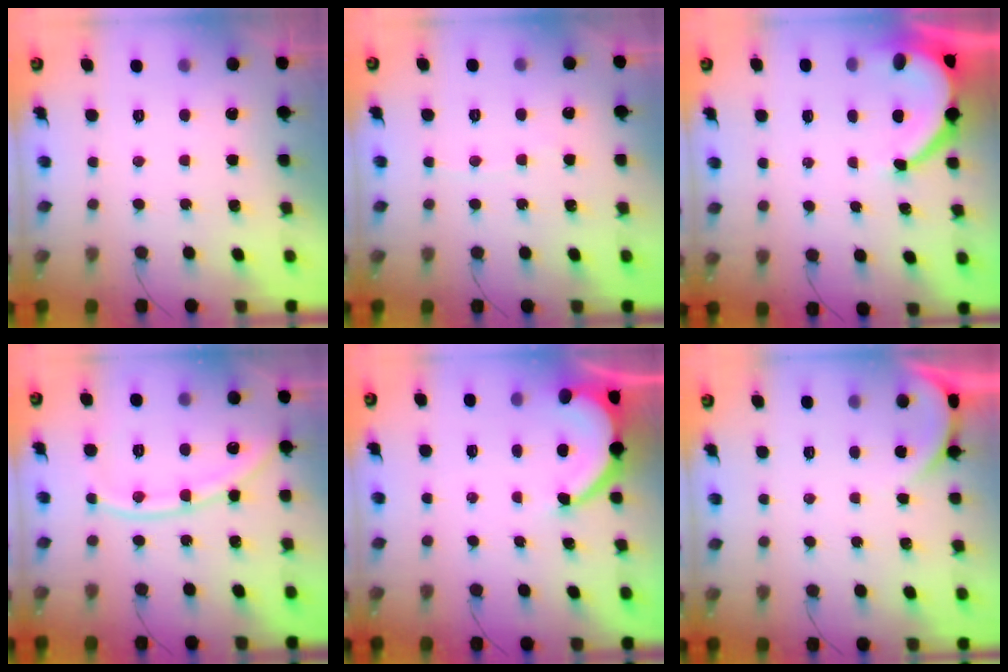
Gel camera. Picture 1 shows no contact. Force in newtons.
{"total": 2.1, "press": 2.0, "slide": 0.3}
{"total": 7.7, "press": 7.6, "slide": 0.8}
{"total": 11.4, "press": 11.3, "slide": 1.6}
{"total": 6.5, "press": 6.5, "slide": 0.1}
{"total": 2.0, "press": 2.0, "slide": 0.2}